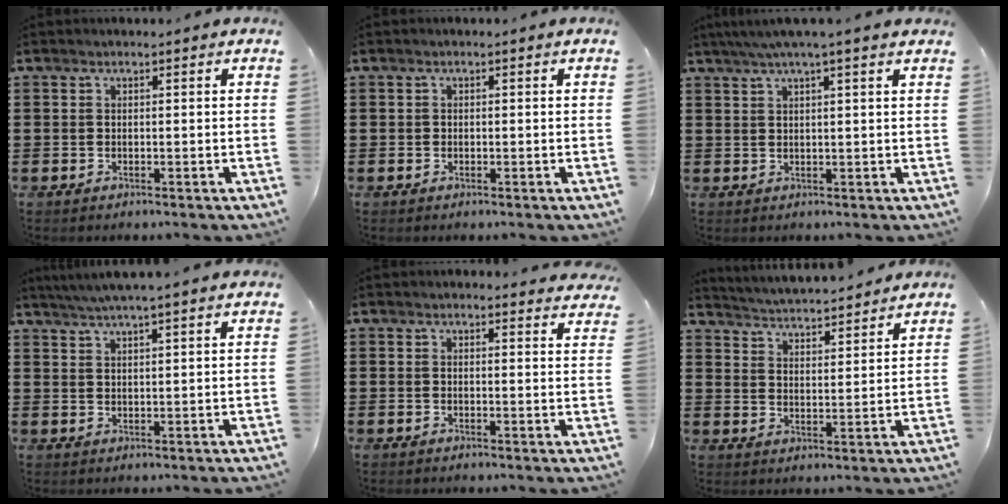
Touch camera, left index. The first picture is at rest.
{"total": 0.6, "force": [-0.2, 0.5, 0.2], "torque": [-0.006, 0.001, -0.004]}
{"total": 3.2, "force": [2.3, -0.2, 2.2], "torque": [-0.048, 0.002, 0.040]}
{"total": 4.0, "force": [3.6, -0.5, 1.6], "torque": [-0.042, -0.008, 0.065]}
{"total": 2.0, "force": [2.0, 0.2, 0.1], "torque": [0.001, -0.006, 0.037]}
{"total": 3.9, "force": [3.9, -0.2, 0.0], "torque": [-0.021, -0.030, 0.065]}